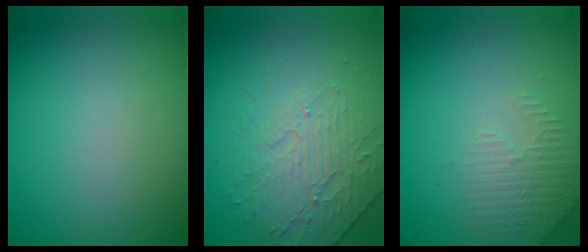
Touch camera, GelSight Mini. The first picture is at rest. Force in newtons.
{"total": 4.5, "press": 3.4, "slide": 3.0}
{"total": 2.3, "press": 2.2, "slide": 0.6}